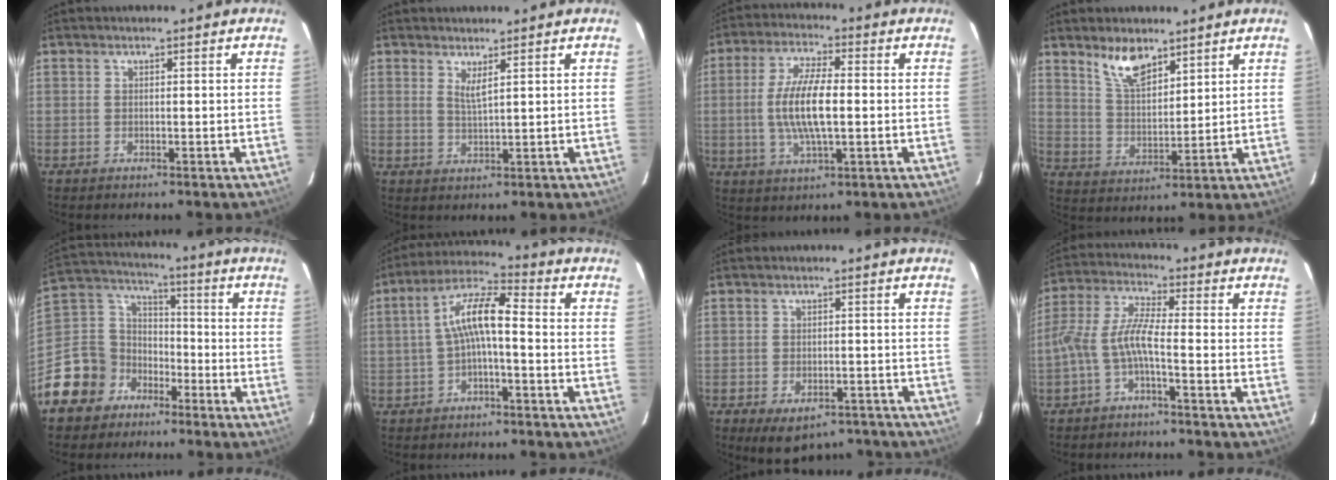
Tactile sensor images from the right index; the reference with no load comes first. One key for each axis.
{"total": 2.3, "fx": 1.5, "fy": -0.1, "fz": 1.8, "tx": -0.034, "ty": -0.007, "tz": 0.024}
{"total": 10.0, "fx": -0.6, "fy": 3.0, "fz": 9.5, "tx": -0.188, "ty": 0.000, "tz": -0.011}
{"total": 7.8, "fx": 5.7, "fy": 3.0, "fz": 4.3, "tx": -0.075, "ty": 0.004, "tz": 0.117}
{"total": 12.7, "fx": -8.0, "fy": 9.8, "fz": 1.6, "tx": -0.065, "ty": 0.053, "tz": -0.143}
{"total": 7.9, "fx": -1.2, "fy": 2.0, "fz": 7.6, "tx": -0.158, "ty": 0.022, "tz": -0.024}
{"total": 10.1, "fx": -7.2, "fy": 5.2, "fz": 4.8, "tx": -0.089, "ty": -0.006, "tz": -0.088}
{"total": 6.1, "fx": -2.7, "fy": 0.8, "fz": 5.4, "tx": -0.130, "ty": 0.013, "tz": -0.055}